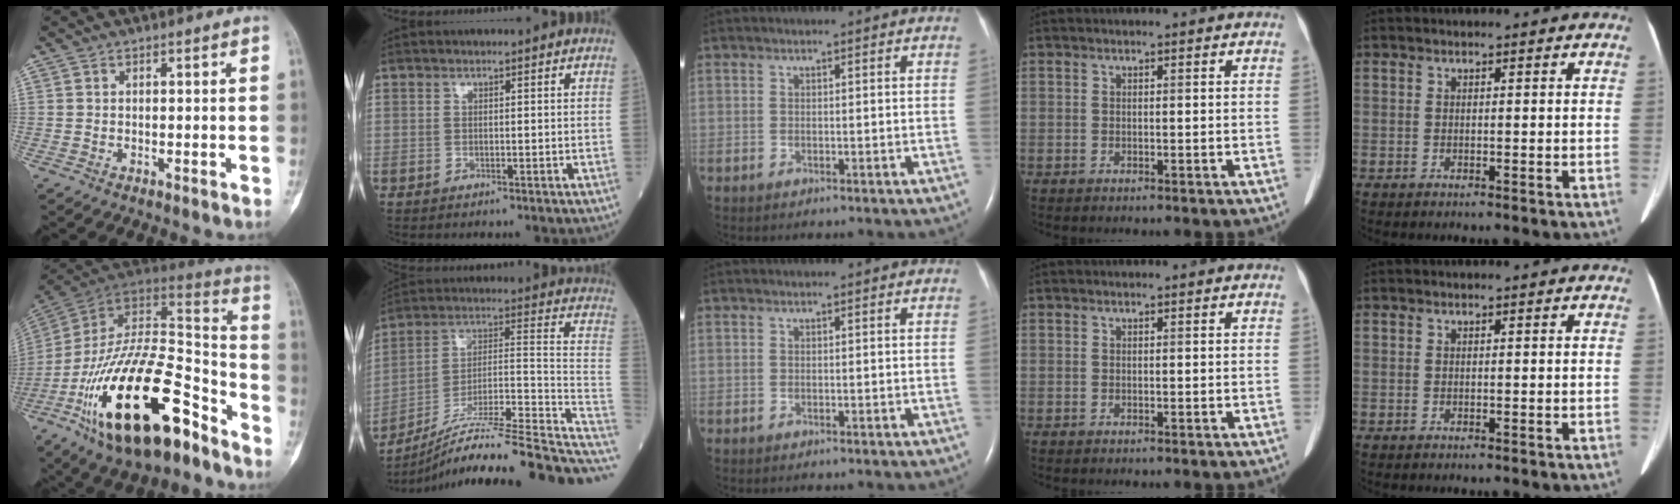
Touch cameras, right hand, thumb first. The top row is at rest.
{"thumb": {"total": 31.3, "force": [-16.3, 12.9, 23.4], "torque": [-0.406, 0.063, -0.270]}, "index": {"total": 24.9, "force": [-20.2, -0.5, 14.6], "torque": [-0.170, 0.017, -0.320]}}